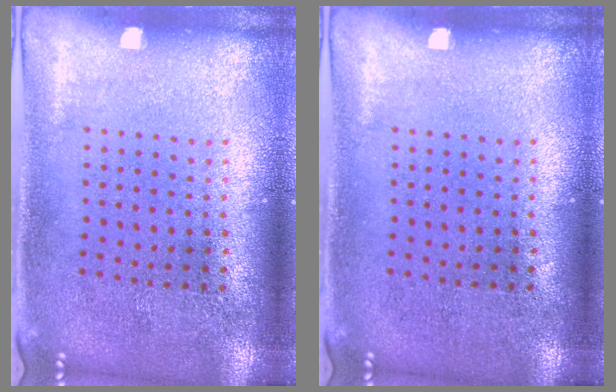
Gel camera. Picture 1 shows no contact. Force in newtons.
{"total": 0.0}